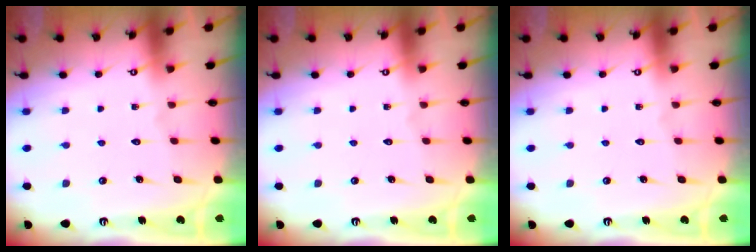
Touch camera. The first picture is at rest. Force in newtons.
{"total": 0.0}
{"total": 0.0}